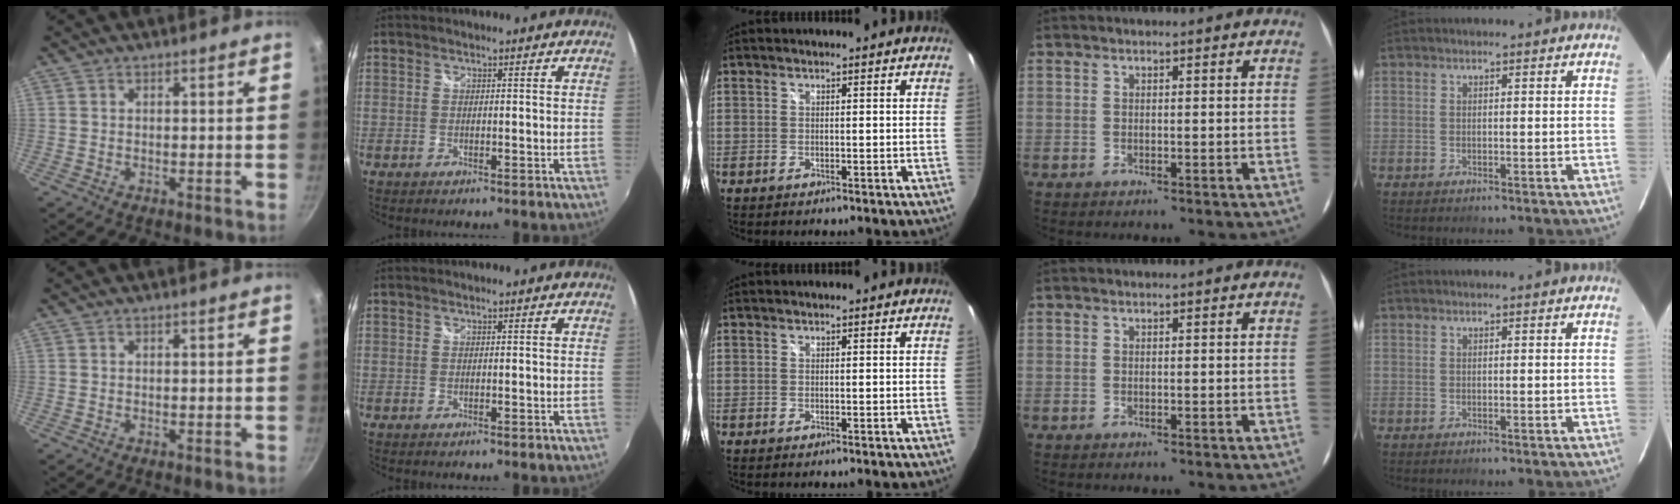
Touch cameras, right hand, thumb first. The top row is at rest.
{}